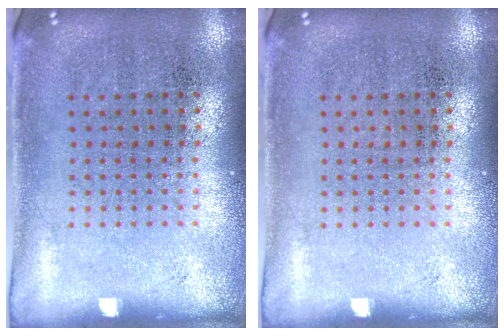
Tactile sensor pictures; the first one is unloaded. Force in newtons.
{"total": 0.0}